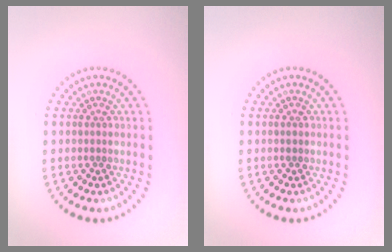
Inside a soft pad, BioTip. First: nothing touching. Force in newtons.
{"total": 0.5, "press": 0.5, "slide": 0.1}